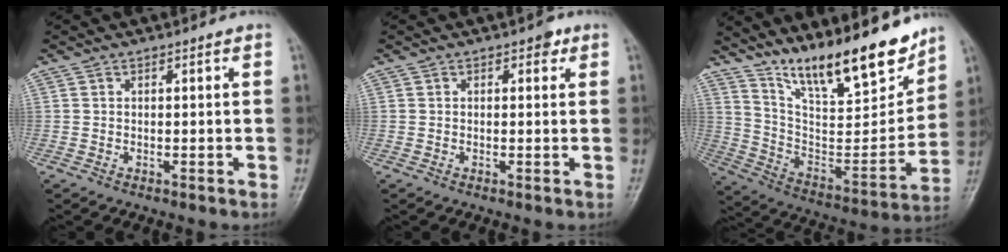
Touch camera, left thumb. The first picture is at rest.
{"total": 1.8, "force": [0.9, 1.1, 1.1], "torque": [-0.004, 0.000, 0.009]}
{"total": 21.1, "force": [16.3, 5.0, 12.4], "torque": [-0.159, -0.093, 0.282]}